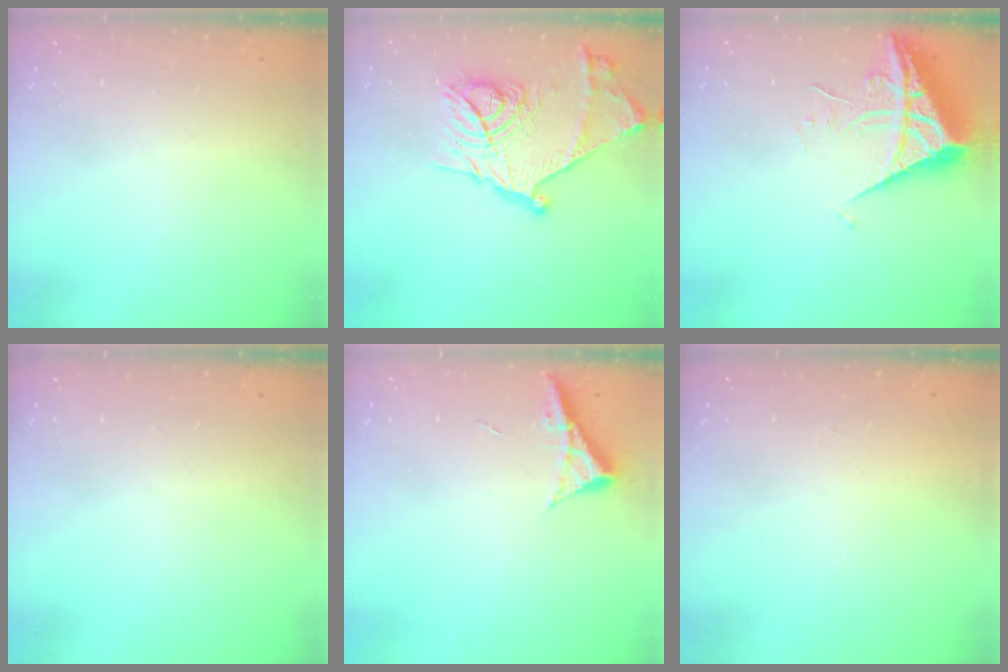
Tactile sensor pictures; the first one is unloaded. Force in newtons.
{"total": 19.6, "press": 19.6, "slide": 0.6}
{"total": 7.8, "press": 7.7, "slide": 0.9}
{"total": 0.0}
{"total": 5.4, "press": 5.4, "slide": 0.7}
{"total": 1.6, "press": 1.6, "slide": 0.1}